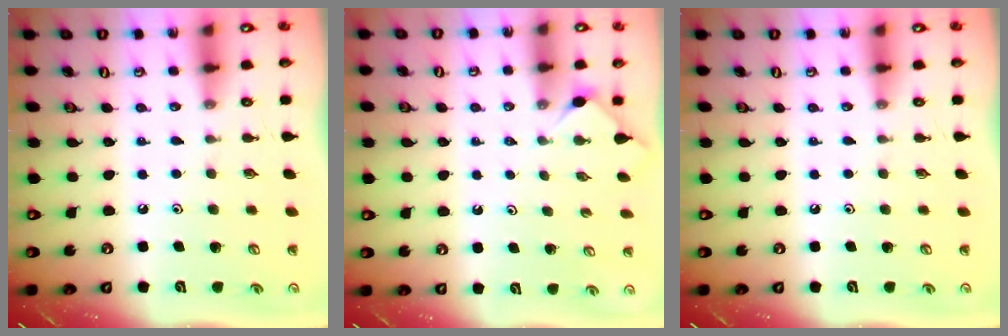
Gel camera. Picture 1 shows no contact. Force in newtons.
{"total": 1.7, "press": 1.6, "slide": 0.5}
{"total": 0.0}